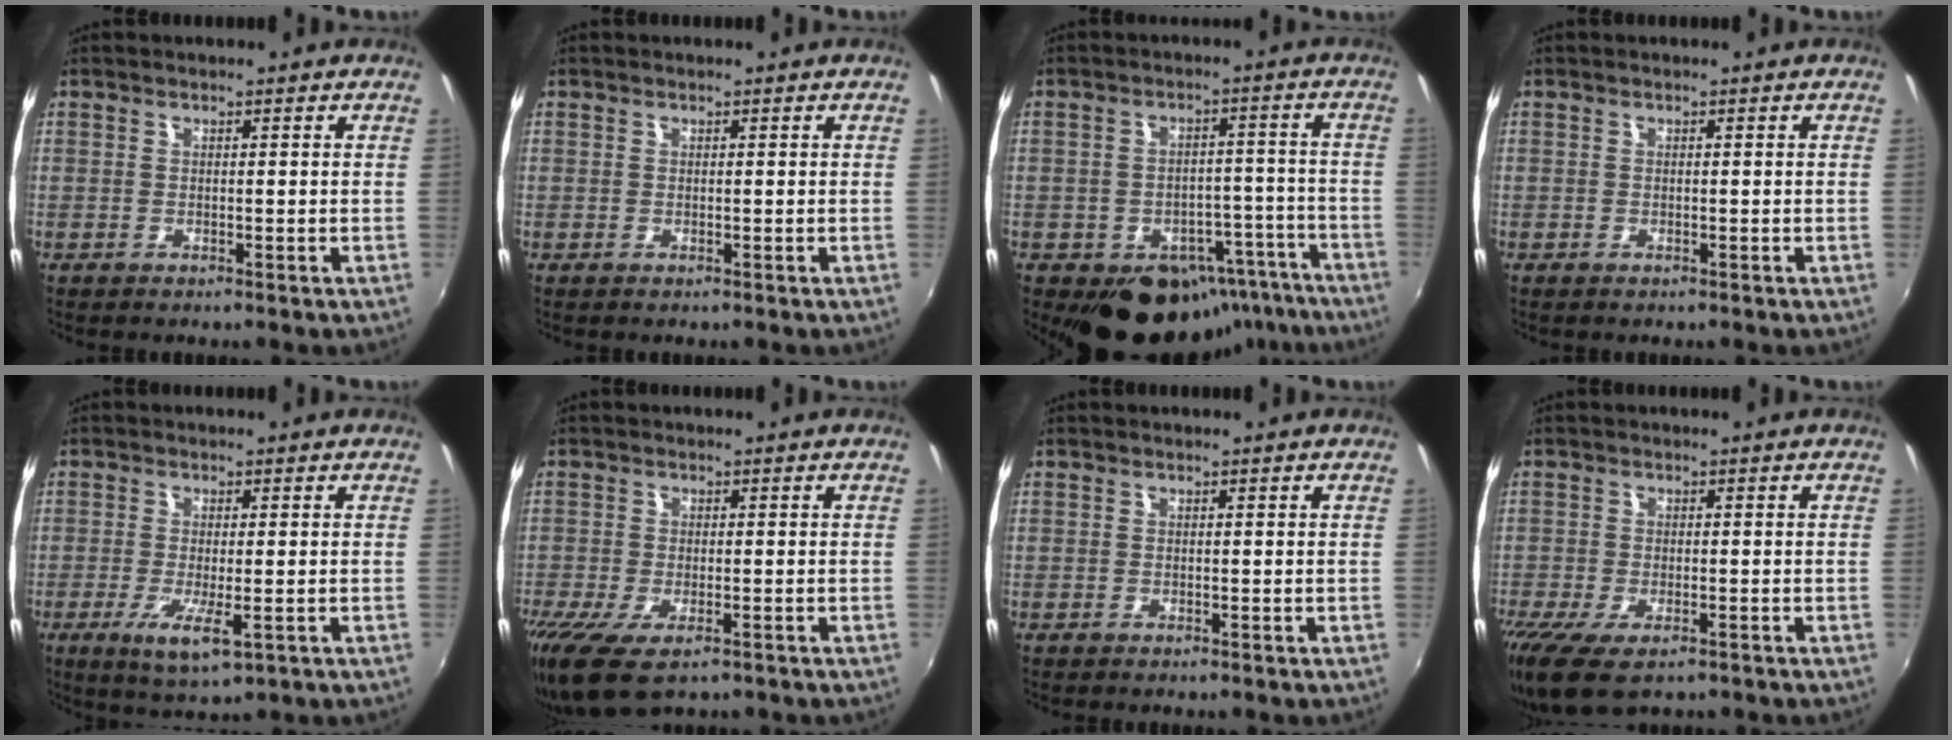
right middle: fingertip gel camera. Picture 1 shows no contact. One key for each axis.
{"total": 0.0}
{"total": 15.2, "fx": -10.5, "fy": 9.8, "fz": 5.1, "tx": -0.077, "ty": 0.038, "tz": -0.104}
{"total": 0.0}
{"total": 6.2, "fx": -2.2, "fy": 1.4, "fz": 5.6, "tx": -0.114, "ty": -0.022, "tz": -0.036}
{"total": 8.6, "fx": -5.1, "fy": 3.4, "fz": 6.0, "tx": -0.133, "ty": -0.040, "tz": -0.088}
{"total": 0.0}
{"total": 8.3, "fx": -5.3, "fy": 3.3, "fz": 5.5, "tx": -0.126, "ty": -0.039, "tz": -0.091}